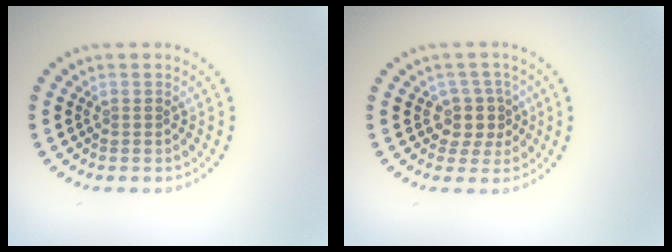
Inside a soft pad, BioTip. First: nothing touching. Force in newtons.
{"total": 2.6, "press": 2.1, "slide": 1.5}